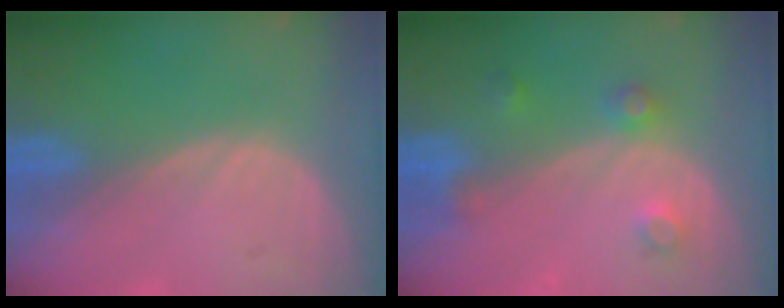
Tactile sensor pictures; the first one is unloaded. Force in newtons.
{"total": 3.6, "press": 3.4, "slide": 1.3}